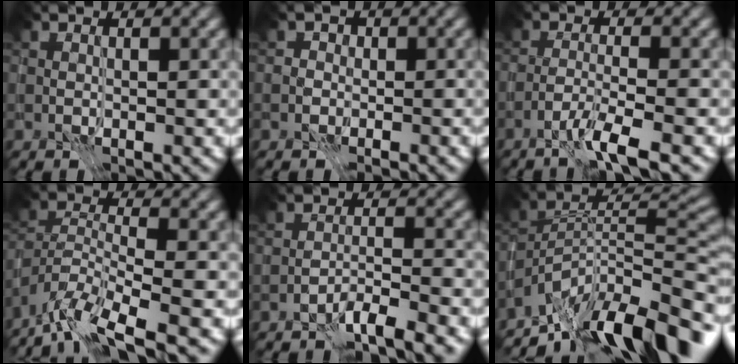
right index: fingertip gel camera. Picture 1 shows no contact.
{"total": 1.3, "force": [-0.6, 1.2, -0.1], "torque": [0.010, 0.009, -0.015]}
{"total": 3.3, "force": [-2.6, -0.2, 2.0], "torque": [-0.035, 0.009, -0.063]}
{"total": 7.6, "force": [-6.6, 1.2, 3.7], "torque": [-0.068, -0.002, -0.129]}
{"total": 3.1, "force": [-2.8, 0.0, 1.2], "torque": [-0.020, 0.009, -0.056]}
{"total": 12.6, "force": [-9.8, 3.4, 7.1], "torque": [-0.104, 0.023, -0.167]}